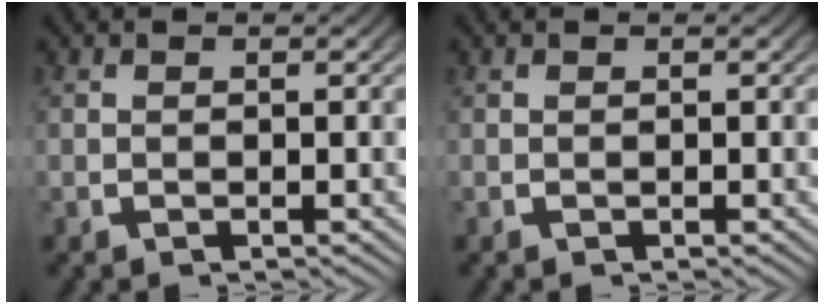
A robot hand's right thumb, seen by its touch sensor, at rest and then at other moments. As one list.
[{"total": 0.0}]